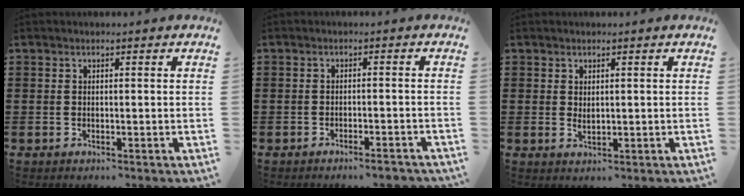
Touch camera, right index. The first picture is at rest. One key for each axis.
{"total": 2.1, "fx": -1.9, "fy": 0.0, "fz": 0.9, "tx": -0.017, "ty": 0.000, "tz": -0.037}
{"total": 1.2, "fx": 0.5, "fy": 0.6, "fz": 0.9, "tx": -0.017, "ty": 0.004, "tz": 0.009}